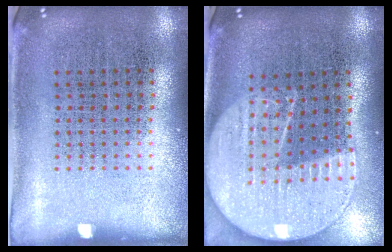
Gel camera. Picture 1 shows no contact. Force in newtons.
{"total": 2.2, "press": 1.9, "slide": 1.1}